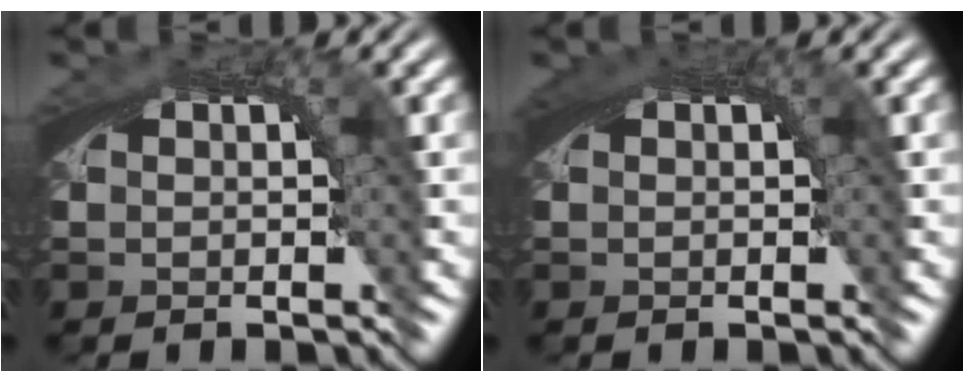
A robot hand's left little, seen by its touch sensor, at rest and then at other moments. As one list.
[{"total": 1.3, "force": [0.6, 0.0, 1.1], "torque": [-0.016, 0.003, 0.010]}]